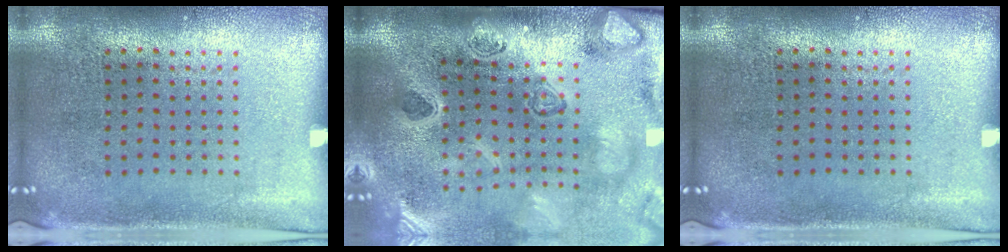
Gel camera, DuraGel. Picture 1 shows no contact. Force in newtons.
{"total": 4.3, "press": 3.3, "slide": 2.7}
{"total": 0.0}